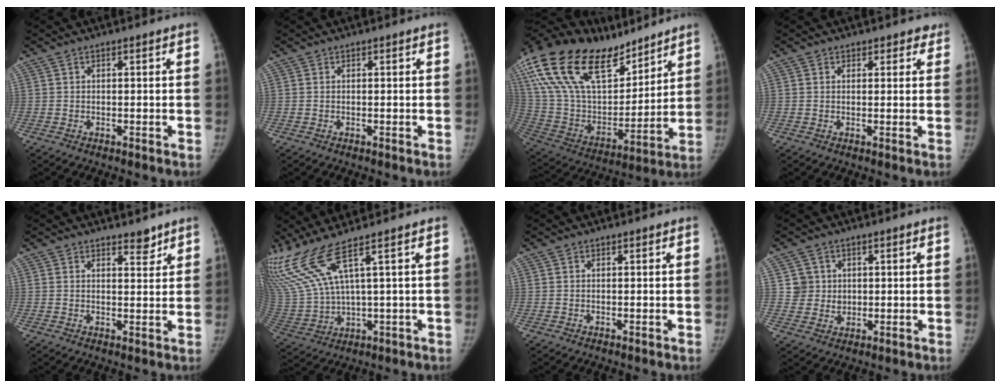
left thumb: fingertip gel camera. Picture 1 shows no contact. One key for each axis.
{"total": 0.0}
{"total": 33.4, "fx": 21.5, "fy": 15.6, "fz": 20.3, "tx": -0.391, "ty": -0.026, "tz": 0.384}
{"total": 2.1, "fx": 1.5, "fy": 1.5, "fz": 0.2, "tx": 0.026, "ty": -0.005, "tz": 0.011}
{"total": 2.6, "fx": 2.2, "fy": 1.0, "fz": 0.9, "tx": 0.003, "ty": -0.018, "tz": 0.032}
{"total": 10.1, "fx": 6.9, "fy": -0.6, "fz": 7.4, "tx": -0.186, "ty": -0.028, "tz": 0.161}
{"total": 0.0}
{"total": 4.4, "fx": 1.3, "fy": 4.2, "fz": 0.2, "tx": 0.022, "ty": -0.003, "tz": 0.024}